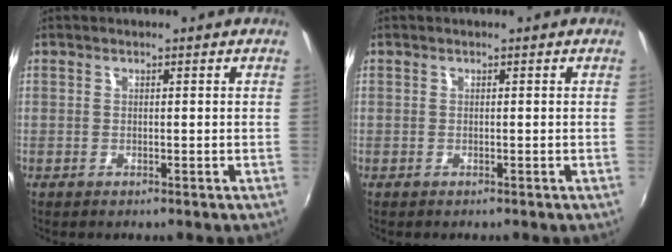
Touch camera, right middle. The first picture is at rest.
{"total": 0.0}